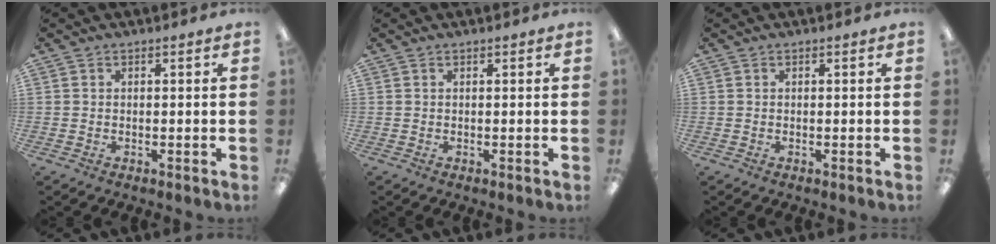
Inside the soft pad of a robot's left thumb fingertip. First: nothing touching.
{"total": 0.0}
{"total": 0.0}